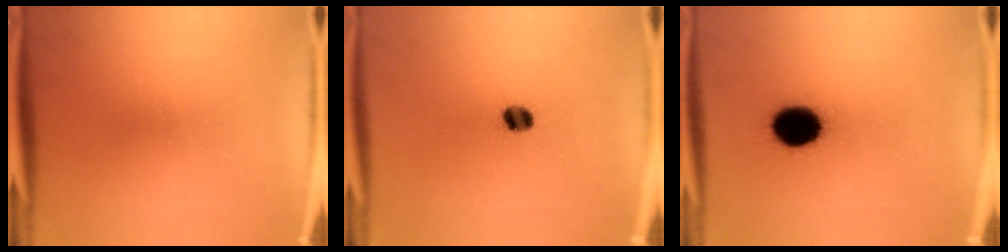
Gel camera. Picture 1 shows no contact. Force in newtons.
{"total": 3.5}
{"total": 12.4}